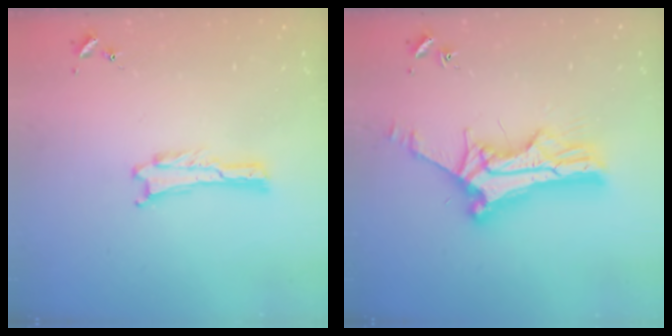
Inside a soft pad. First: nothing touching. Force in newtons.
{"total": 11.6, "press": 11.6, "slide": 1.1}